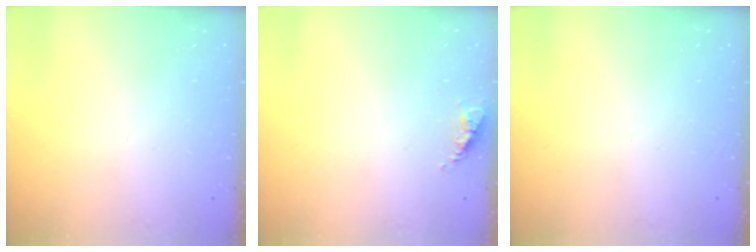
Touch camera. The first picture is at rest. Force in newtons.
{"total": 6.0, "press": 5.9, "slide": 0.6}
{"total": 0.0}